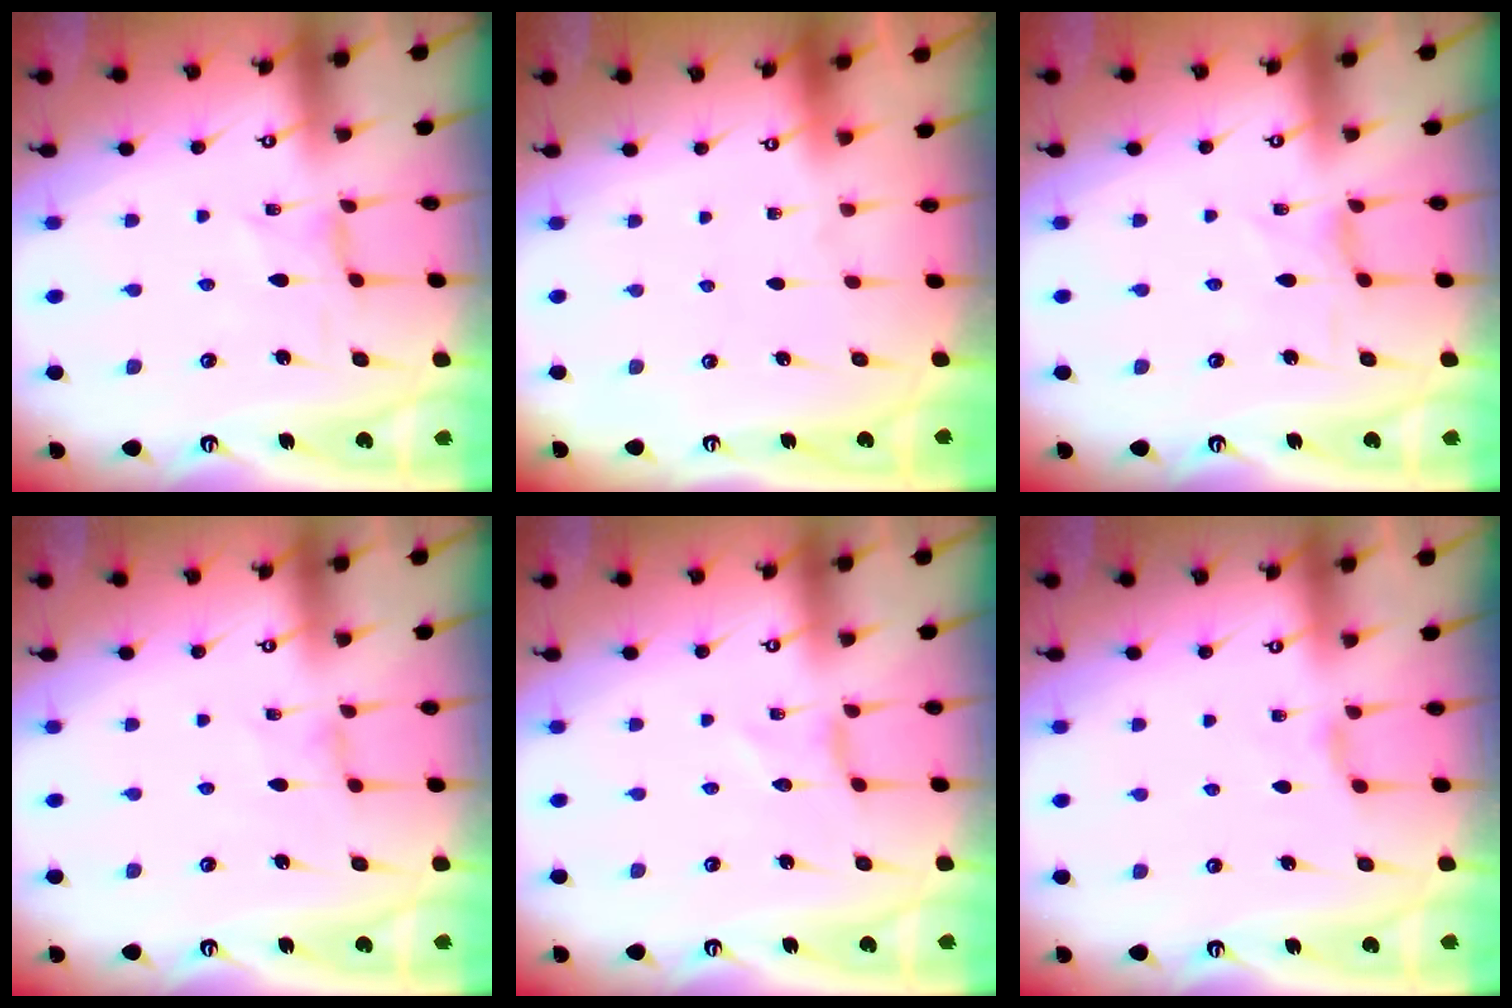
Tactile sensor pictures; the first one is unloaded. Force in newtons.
{"total": 0.0}
{"total": 1.2, "press": 1.1, "slide": 0.2}
{"total": 0.0}
{"total": 0.0}
{"total": 3.9, "press": 3.8, "slide": 0.6}